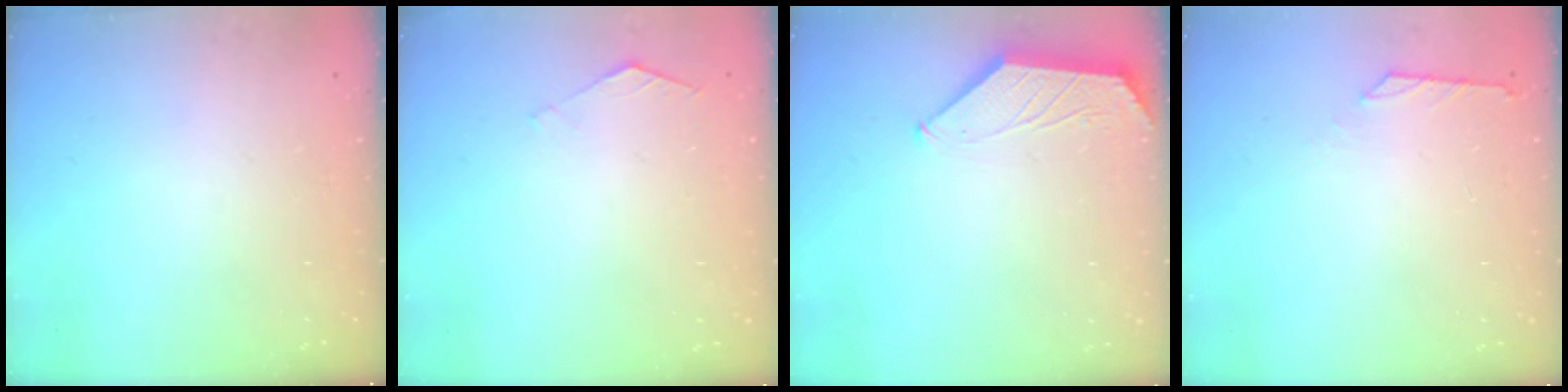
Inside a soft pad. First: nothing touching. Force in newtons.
{"total": 1.3, "press": 1.2, "slide": 0.4}
{"total": 0.0}
{"total": 0.6, "press": 0.5, "slide": 0.4}